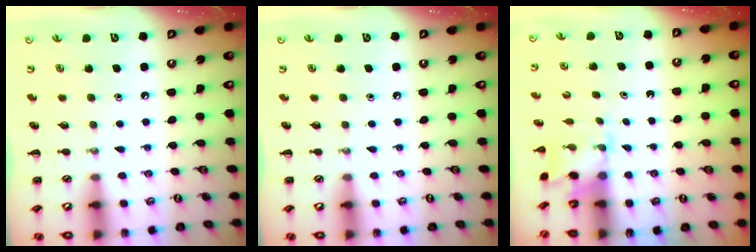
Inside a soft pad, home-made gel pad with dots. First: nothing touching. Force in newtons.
{"total": 0.0}
{"total": 1.7, "press": 1.6, "slide": 0.5}